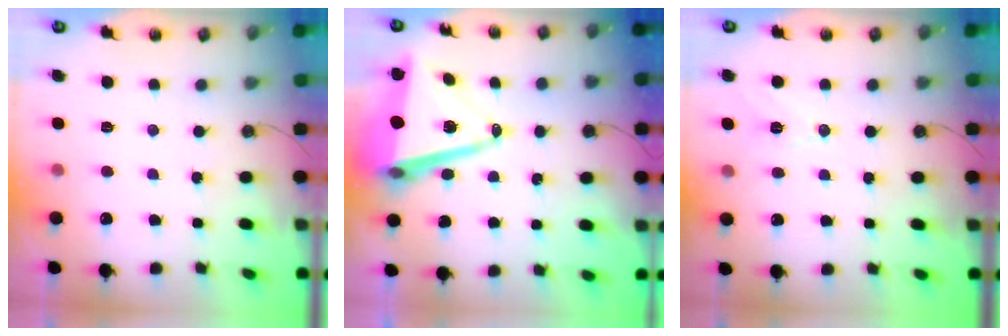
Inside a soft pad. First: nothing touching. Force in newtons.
{"total": 14.7, "press": 14.2, "slide": 3.9}
{"total": 8.4, "press": 7.5, "slide": 3.8}